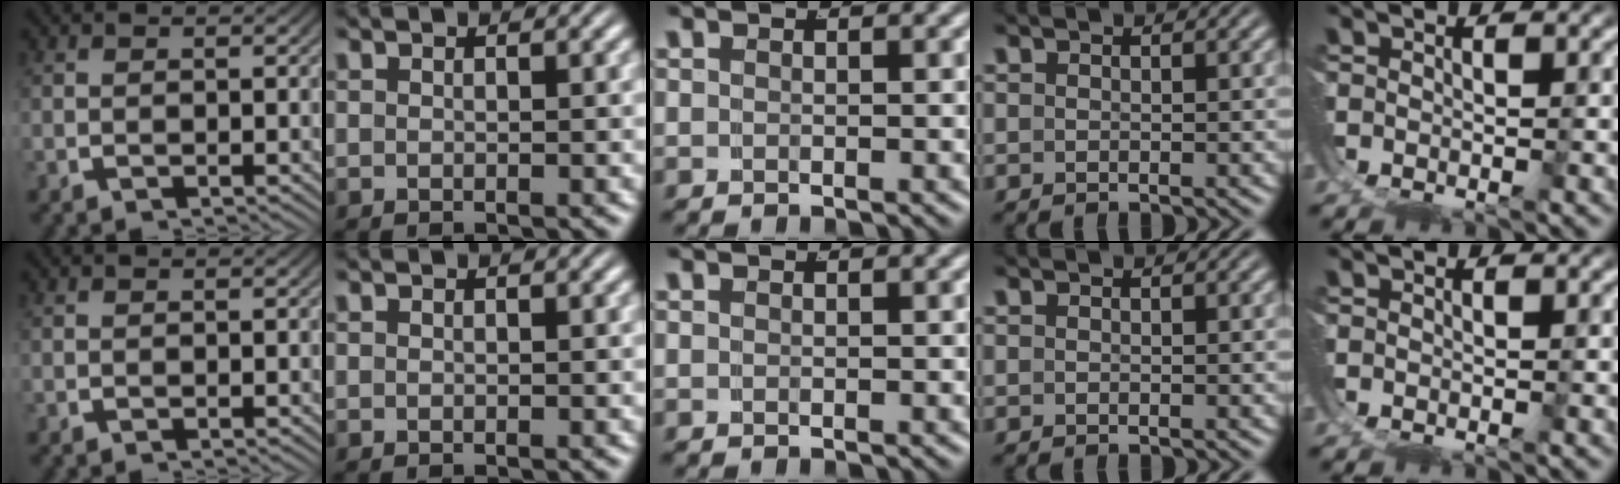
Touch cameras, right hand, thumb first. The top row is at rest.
{}